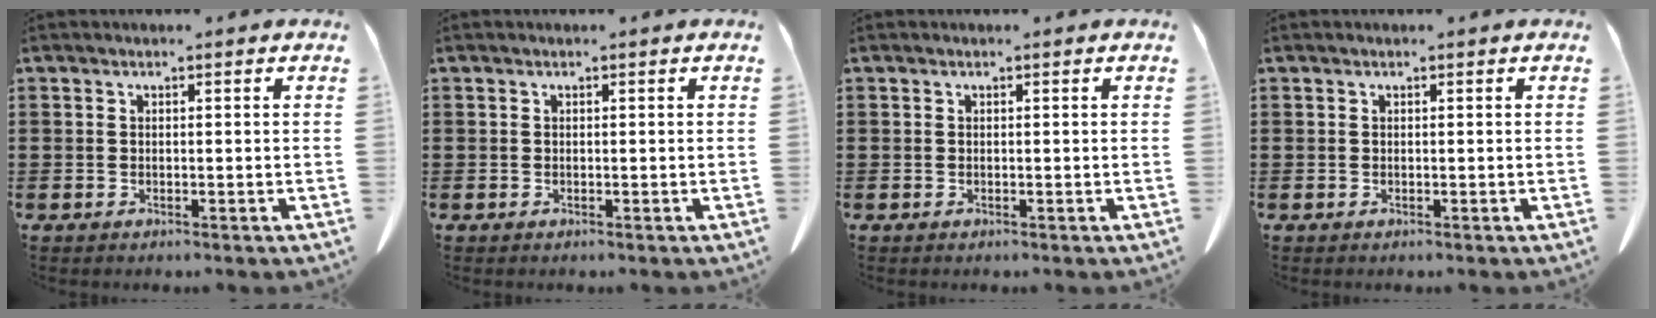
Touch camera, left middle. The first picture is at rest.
{"total": 0.0}
{"total": 0.0}
{"total": 0.0}